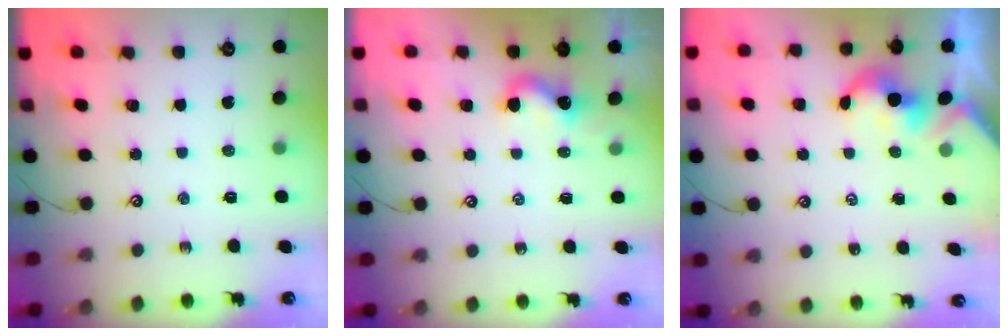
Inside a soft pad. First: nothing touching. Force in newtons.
{"total": 3.7, "press": 3.7, "slide": 0.4}
{"total": 2.0, "press": 2.0, "slide": 0.2}